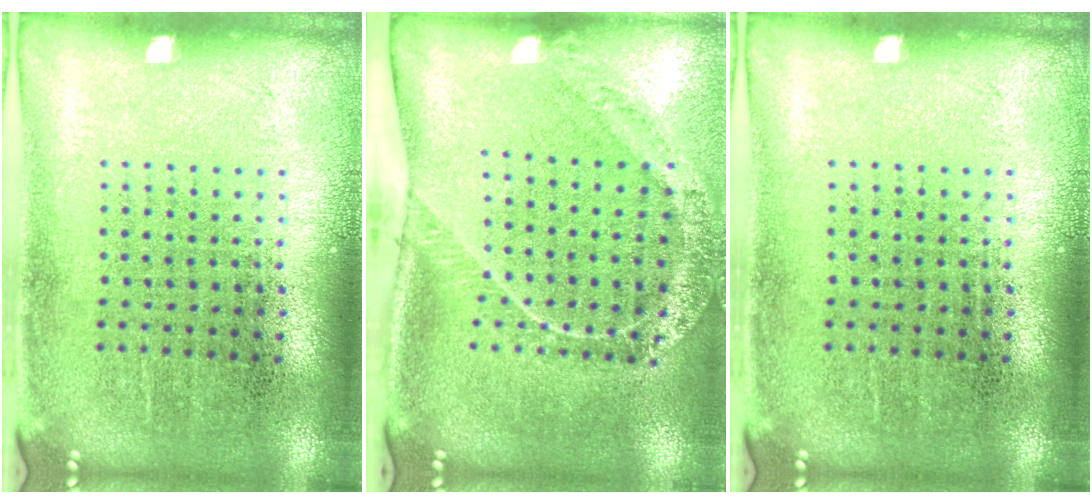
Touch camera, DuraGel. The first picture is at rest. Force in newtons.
{"total": 1.6, "press": 1.5, "slide": 0.6}
{"total": 0.0}